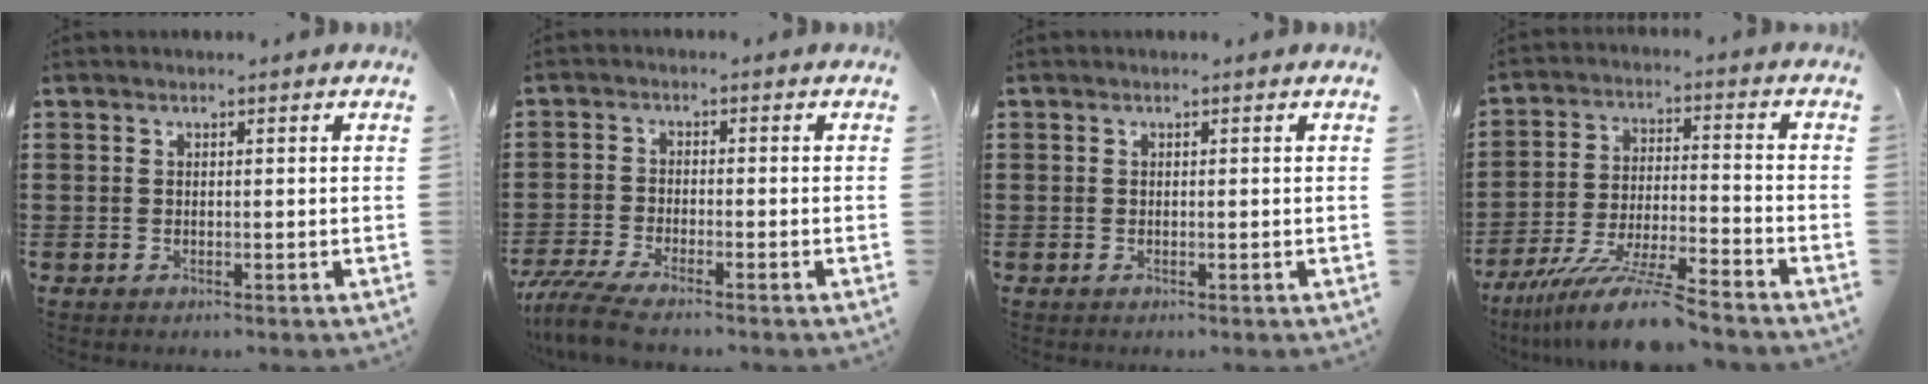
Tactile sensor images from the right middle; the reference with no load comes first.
{"total": 4.7, "force": [-4.2, 0.2, 2.2], "torque": [-0.066, -0.020, -0.086]}
{"total": 0.0}
{"total": 11.0, "force": [-9.4, 0.2, 5.7], "torque": [-0.107, 0.007, -0.181]}